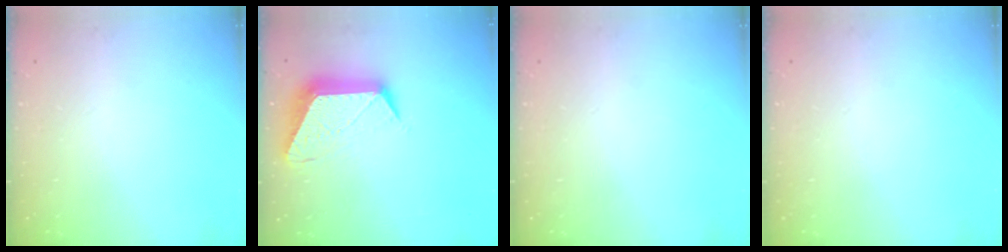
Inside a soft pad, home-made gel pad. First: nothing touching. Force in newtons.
{"total": 12.8, "press": 12.8, "slide": 0.6}
{"total": 0.0}
{"total": 0.0}